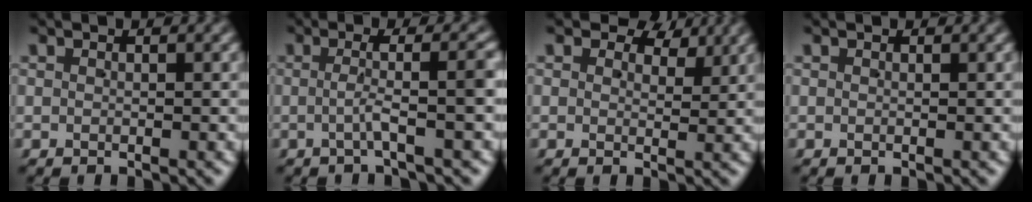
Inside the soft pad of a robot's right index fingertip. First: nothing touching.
{"total": 3.2, "force": [-1.0, -0.5, 3.0], "torque": [-0.052, -0.001, -0.015]}
{"total": 3.1, "force": [2.0, 1.8, 1.5], "torque": [-0.015, -0.005, 0.028]}
{"total": 0.0}